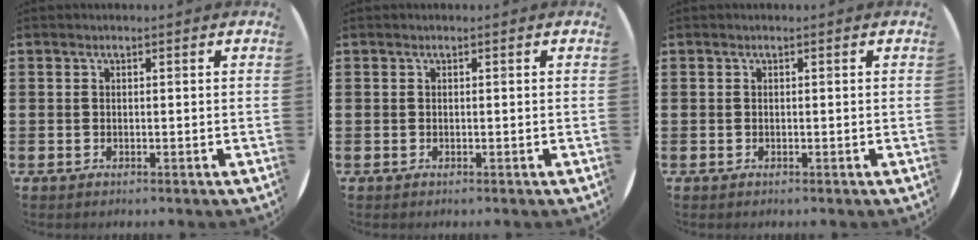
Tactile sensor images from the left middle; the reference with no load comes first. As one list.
[{"total": 0.0}, {"total": 0.0}]